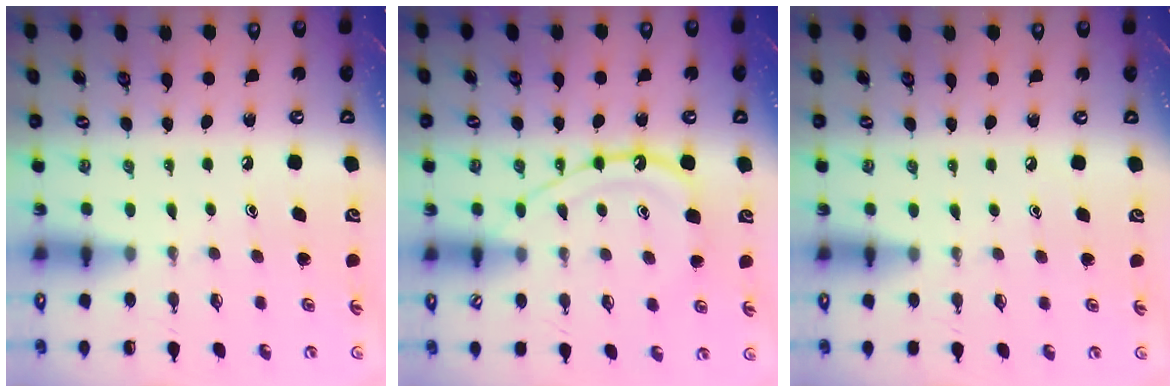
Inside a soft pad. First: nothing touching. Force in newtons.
{"total": 12.4, "press": 12.4, "slide": 1.2}
{"total": 2.5, "press": 2.5, "slide": 0.4}